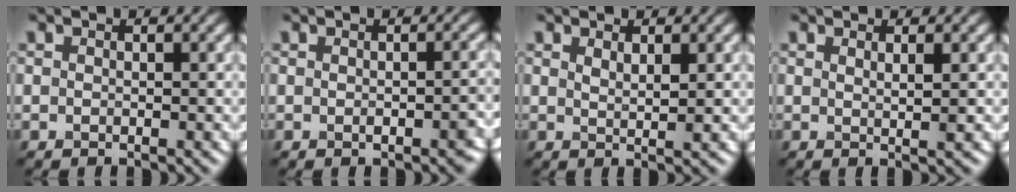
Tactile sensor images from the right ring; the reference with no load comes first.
{"total": 2.2, "force": [-0.8, 0.7, 1.9], "torque": [-0.024, 0.002, -0.008]}
{"total": 1.2, "force": [0.8, 0.2, 0.9], "torque": [-0.015, 0.001, 0.013]}
{"total": 1.3, "force": [0.6, 0.3, 1.1], "torque": [-0.013, 0.003, 0.004]}